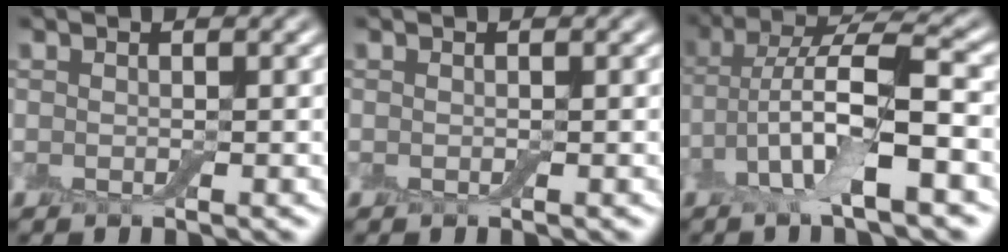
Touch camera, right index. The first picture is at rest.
{"total": 0.0}
{"total": 8.1, "force": [-2.3, 2.3, 7.4], "torque": [-0.148, 0.014, -0.051]}